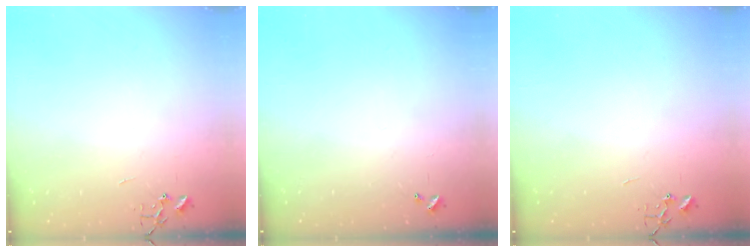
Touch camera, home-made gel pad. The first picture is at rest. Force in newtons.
{"total": 0.0}
{"total": 0.0}